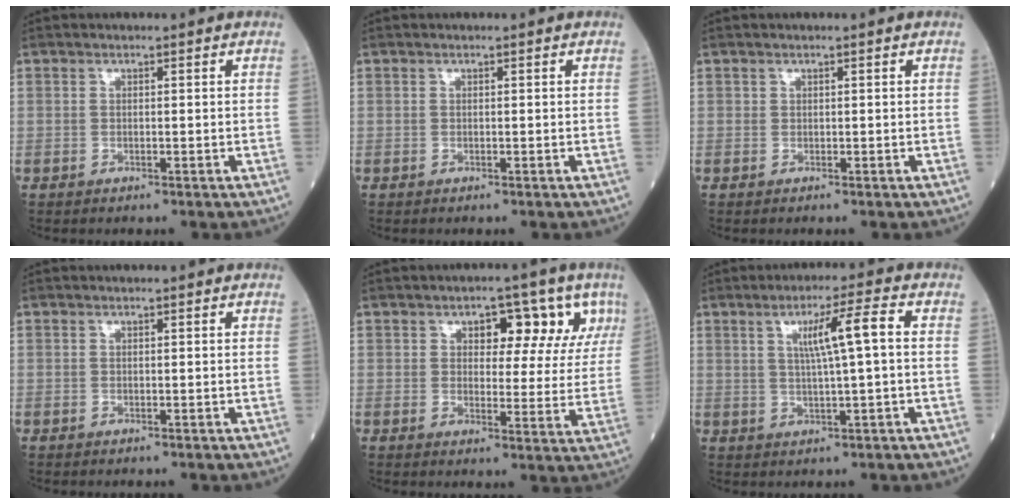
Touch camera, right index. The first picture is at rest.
{"total": 0.0}
{"total": 0.0}
{"total": 0.0}
{"total": 8.4, "force": [4.1, 4.5, 5.8], "torque": [-0.052, 0.017, 0.050]}
{"total": 6.5, "force": [1.3, -0.3, 6.4], "torque": [-0.107, 0.006, 0.022]}